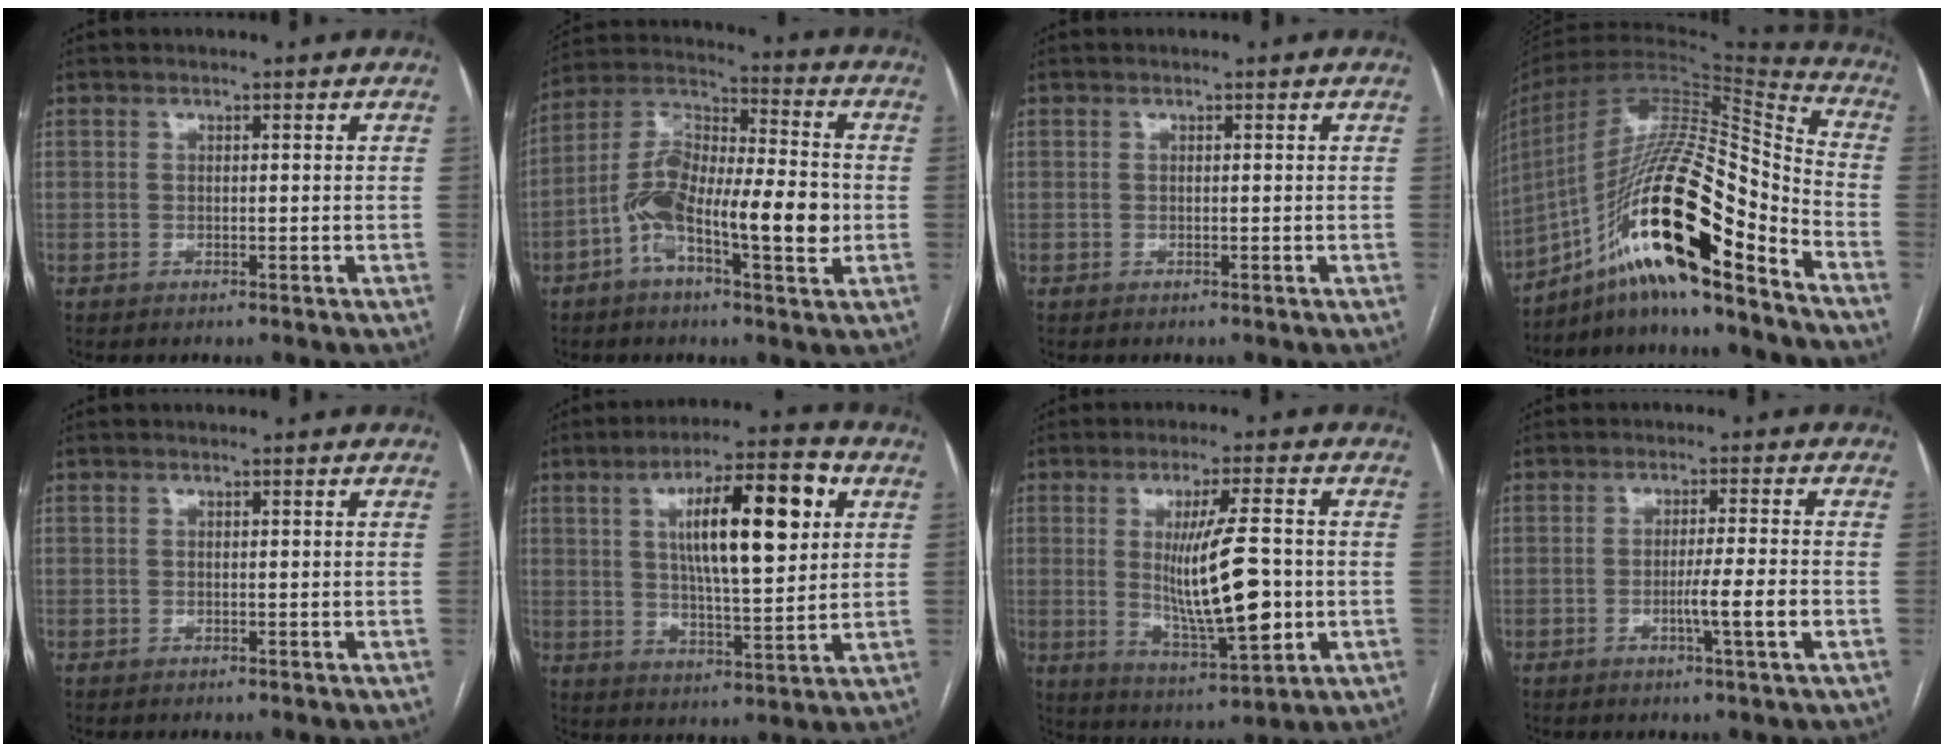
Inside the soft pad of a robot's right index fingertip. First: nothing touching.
{"total": 15.5, "force": [-3.8, 4.4, 14.4], "torque": [-0.266, 0.022, -0.071]}
{"total": 0.0}
{"total": 24.0, "force": [-13.6, 3.6, 19.5], "torque": [-0.355, -0.002, -0.235]}
{"total": 0.0}
{"total": 15.3, "force": [4.6, 3.5, 14.2], "torque": [-0.231, 0.015, 0.073]}
{"total": 13.0, "force": [-0.4, 2.0, 12.9], "torque": [-0.224, -0.017, 0.002]}
{"total": 5.0, "force": [-1.6, -0.7, 4.7], "torque": [-0.074, -0.007, -0.026]}